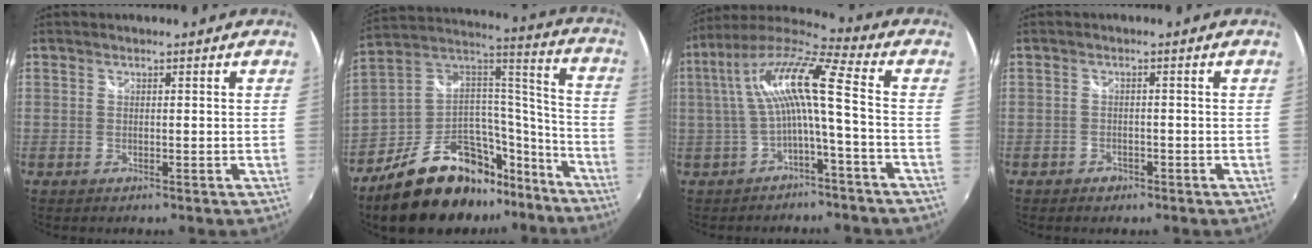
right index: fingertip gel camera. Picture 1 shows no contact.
{"total": 25.0, "force": [-17.0, 12.5, 13.5], "torque": [-0.233, 0.056, -0.250]}
{"total": 12.1, "force": [-1.2, 0.5, 12.0], "torque": [-0.234, 0.017, -0.019]}
{"total": 2.2, "force": [-1.5, 1.5, 0.5], "torque": [-0.013, 0.000, -0.021]}